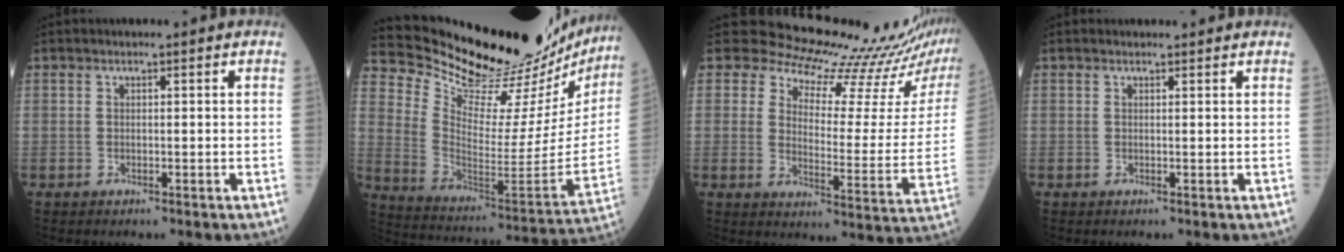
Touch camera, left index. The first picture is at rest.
{"total": 31.1, "force": [28.3, 5.4, 11.7], "torque": [-0.200, -0.116, 0.379]}
{"total": 17.8, "force": [17.0, 2.5, 4.8], "torque": [-0.064, -0.104, 0.191]}
{"total": 1.2, "force": [1.2, 0.4, 0.0], "torque": [-0.006, 0.004, 0.014]}